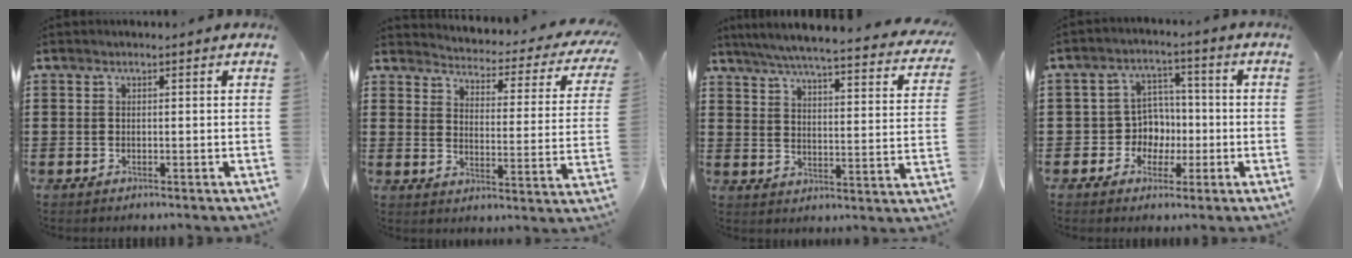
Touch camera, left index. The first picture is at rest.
{"total": 2.5, "force": [2.4, 0.2, 0.7], "torque": [-0.034, -0.029, 0.030]}
{"total": 5.2, "force": [4.7, -0.3, 2.3], "torque": [-0.066, -0.036, 0.074]}
{"total": 5.9, "force": [-0.6, 5.6, 1.5], "torque": [-0.051, 0.009, -0.010]}